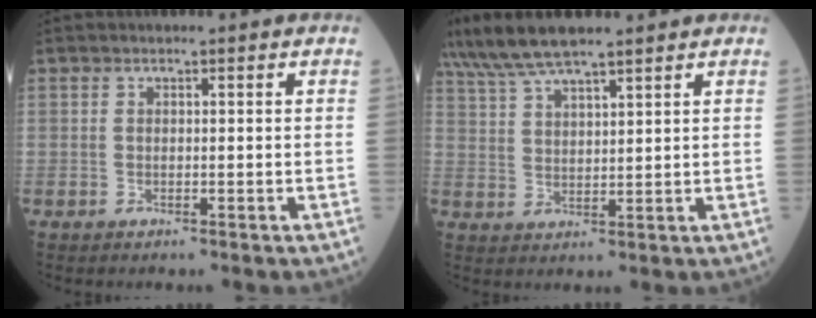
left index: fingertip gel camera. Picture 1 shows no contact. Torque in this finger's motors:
{"motor_torque": [1.03, -1.11, 0.26, 0.18]}